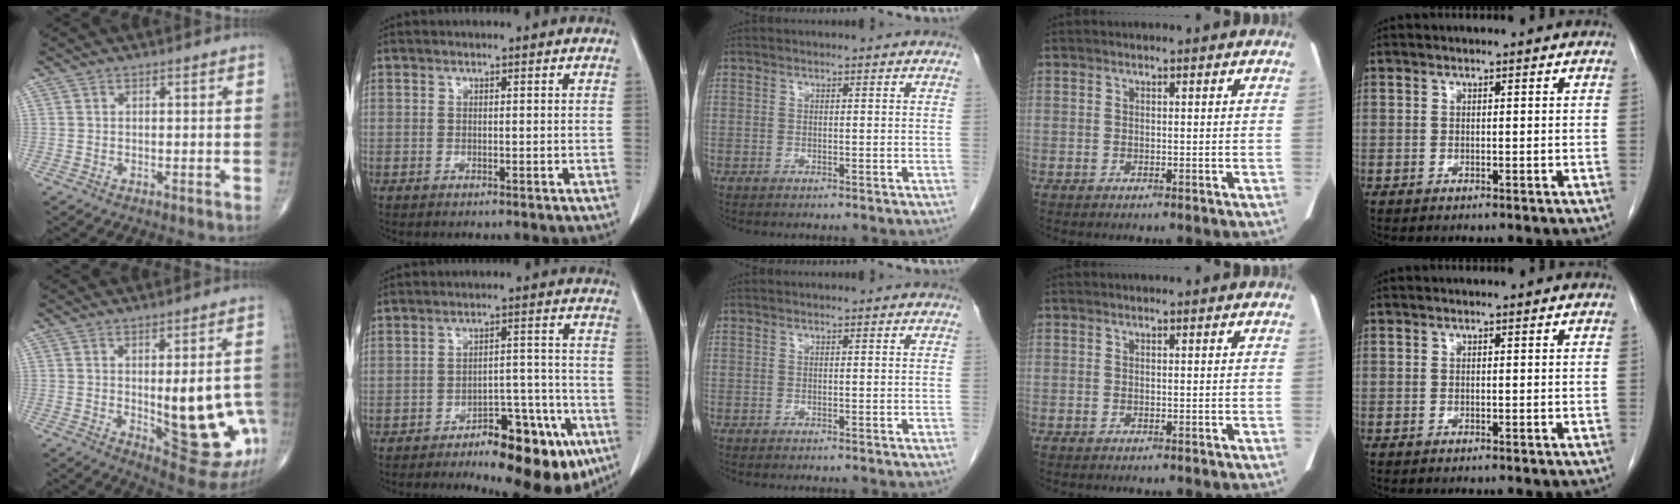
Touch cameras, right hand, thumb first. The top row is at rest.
{"thumb": {"total": 17.5, "force": [-2.7, 6.8, 15.9], "torque": [-0.175, -0.012, -0.009]}, "index": {"total": 14.6, "force": [-9.0, 5.4, 10.1], "torque": [-0.097, 0.029, -0.122]}}